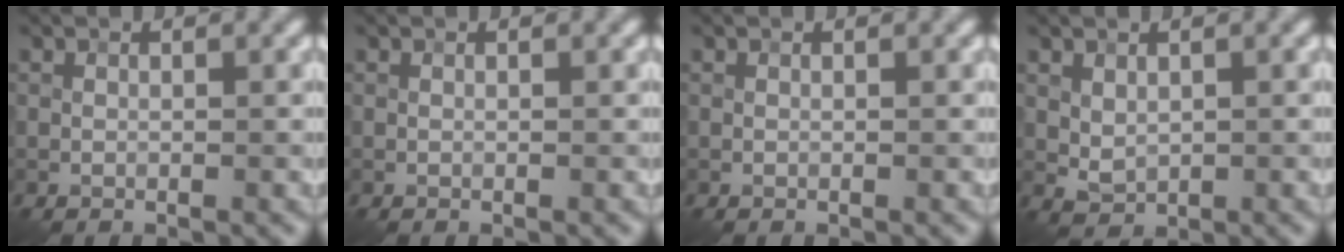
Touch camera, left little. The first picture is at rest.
{"total": 0.0}
{"total": 0.0}
{"total": 1.5, "force": [0.5, 1.1, 0.8], "torque": [-0.018, -0.005, 0.017]}